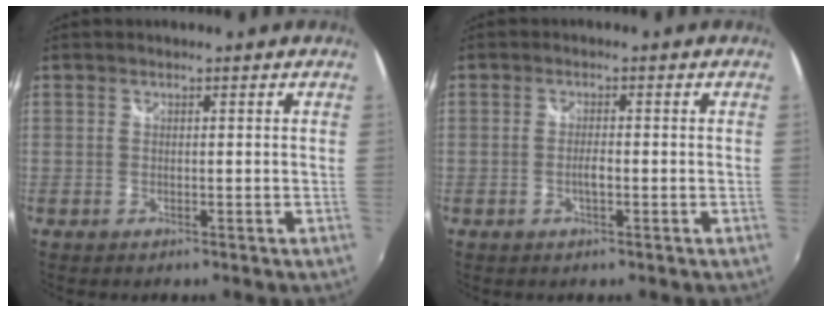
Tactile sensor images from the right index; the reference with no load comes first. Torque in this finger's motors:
{"motor_torque": [0.54, -0.13, 0.19, 0.05]}